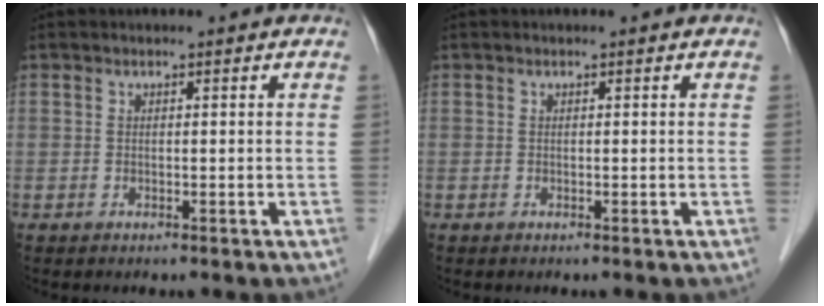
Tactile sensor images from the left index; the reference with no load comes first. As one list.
[{"total": 0.0}]